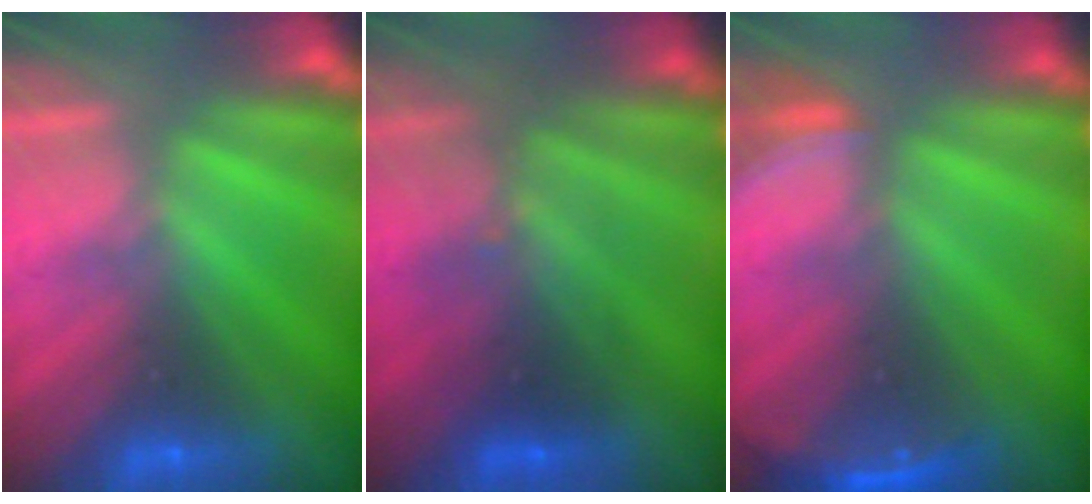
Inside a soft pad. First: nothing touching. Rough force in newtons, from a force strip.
{"total": 2.6}
{"total": 2.7}